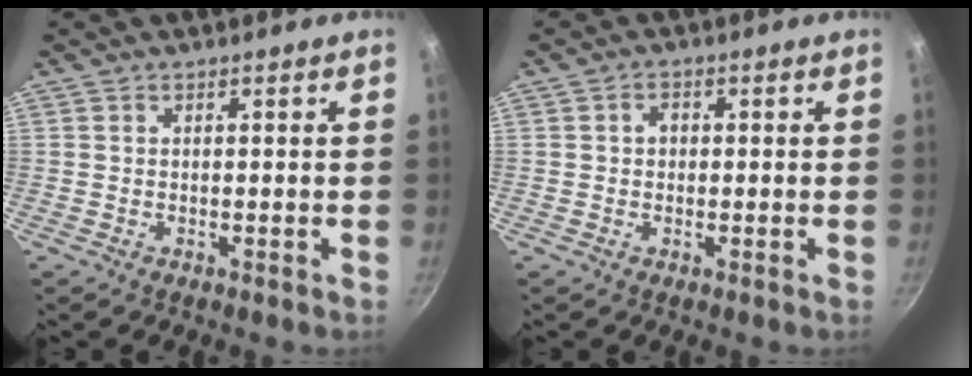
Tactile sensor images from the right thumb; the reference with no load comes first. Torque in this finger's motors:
{"motor_torque": [-0.28, 0.18, 0.02, 0.08, 0.00]}